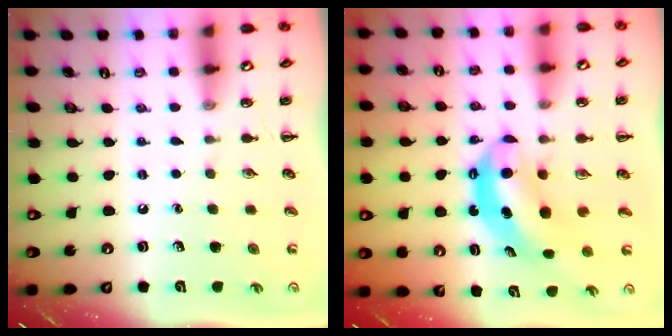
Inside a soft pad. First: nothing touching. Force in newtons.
{"total": 6.6, "press": 6.5, "slide": 1.3}